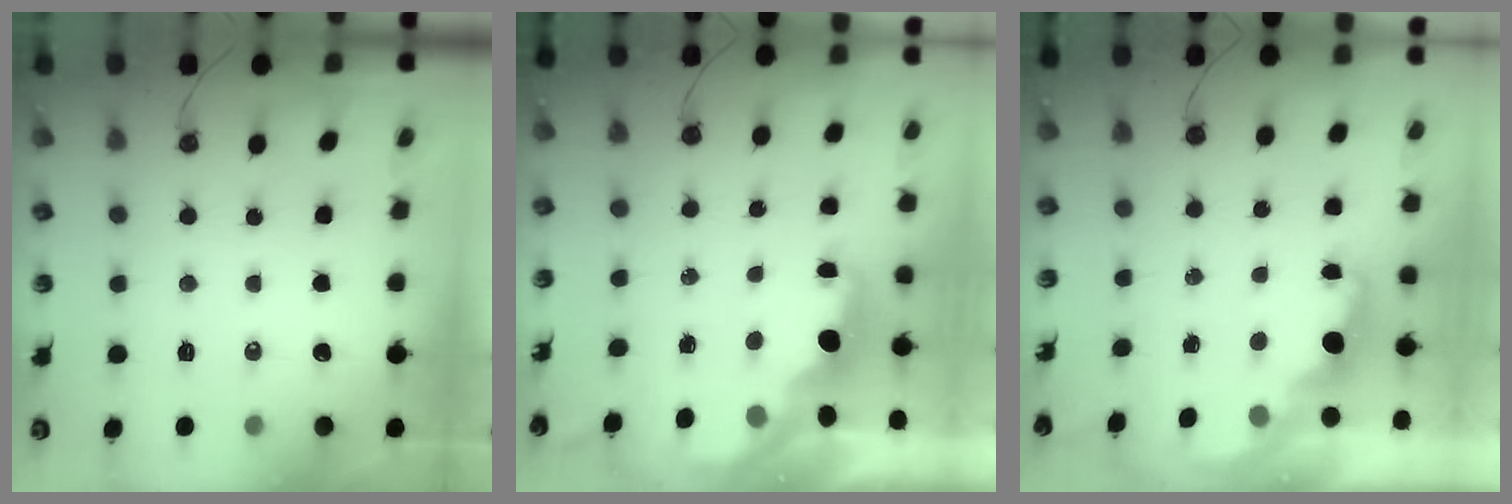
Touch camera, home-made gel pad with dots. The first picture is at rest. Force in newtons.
{"total": 2.1, "press": 2.0, "slide": 0.8}
{"total": 1.4, "press": 1.3, "slide": 0.6}